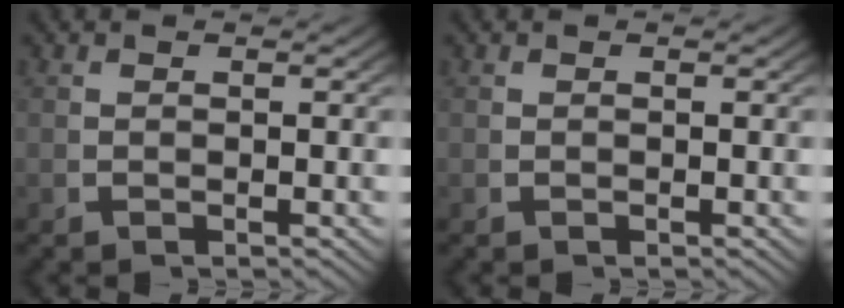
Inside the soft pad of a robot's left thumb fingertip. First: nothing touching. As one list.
[{"total": 0.0}]